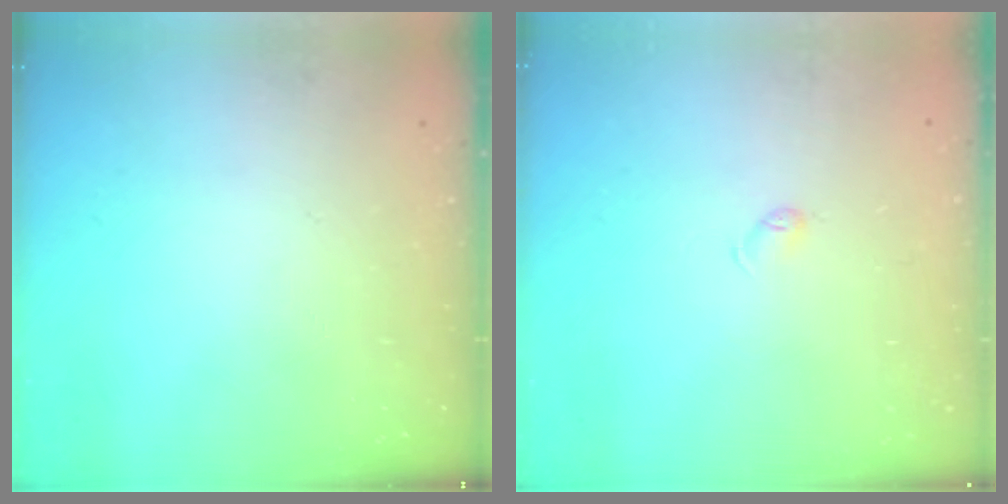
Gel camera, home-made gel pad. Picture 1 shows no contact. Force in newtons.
{"total": 3.2, "press": 3.1, "slide": 0.6}